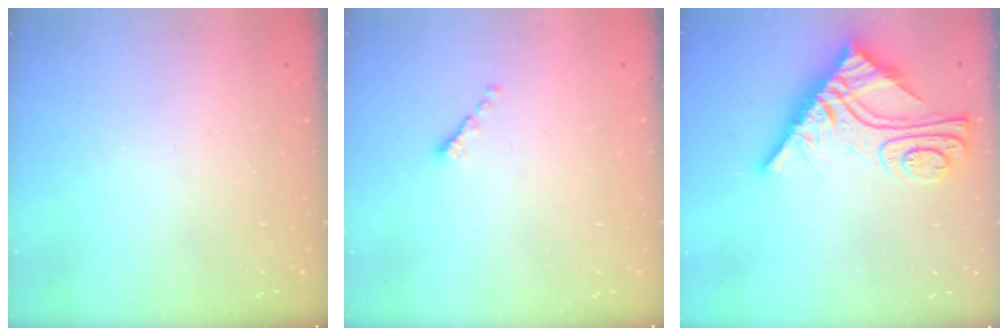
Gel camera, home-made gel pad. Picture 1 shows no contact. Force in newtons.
{"total": 0.0}
{"total": 13.9, "press": 13.8, "slide": 1.4}